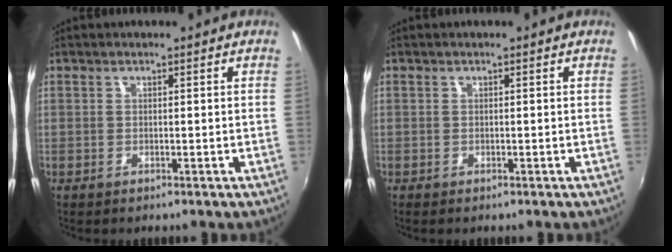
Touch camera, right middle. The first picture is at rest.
{"total": 0.0}